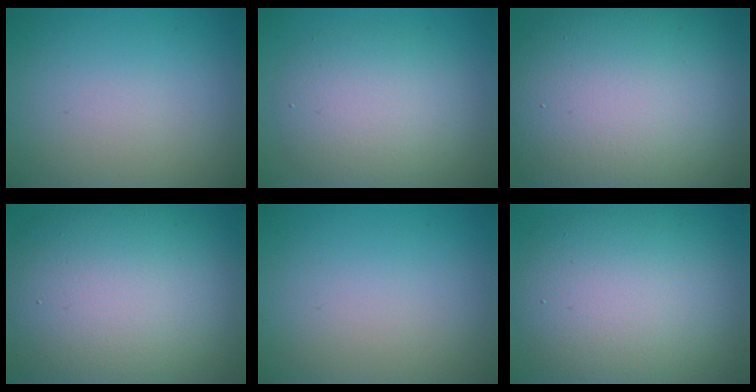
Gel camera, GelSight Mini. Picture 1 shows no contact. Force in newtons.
{"total": 5.7, "press": 5.7, "slide": 0.5}
{"total": 16.9, "press": 16.9, "slide": 0.6}
{"total": 14.6, "press": 14.6, "slide": 0.3}
{"total": 0.0}
{"total": 11.8, "press": 11.8, "slide": 0.6}